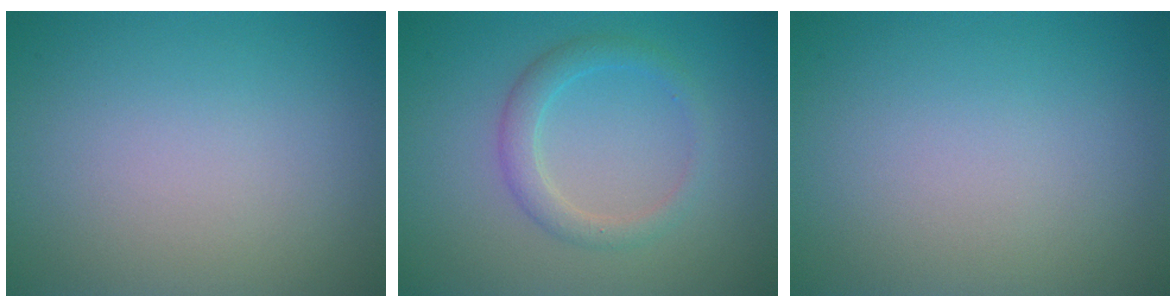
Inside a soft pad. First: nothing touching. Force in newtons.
{"total": 2.3, "press": 2.3, "slide": 0.1}
{"total": 0.0}